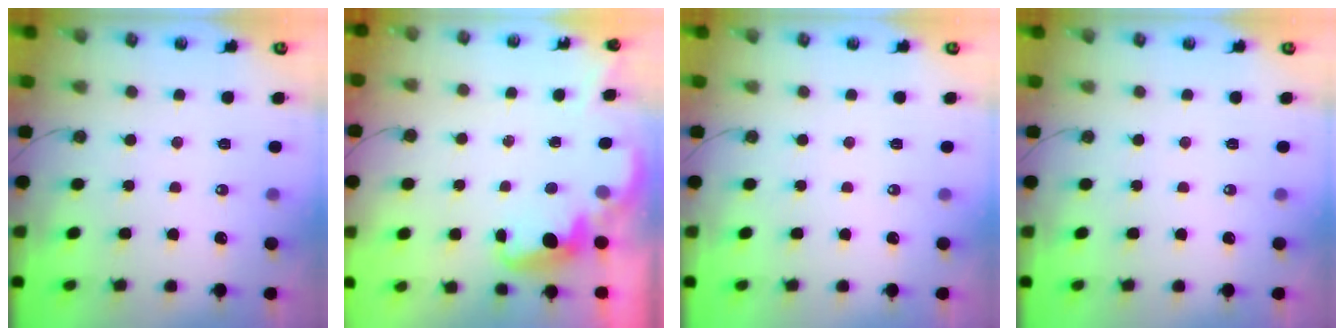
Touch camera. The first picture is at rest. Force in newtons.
{"total": 2.7, "press": 2.6, "slide": 0.8}
{"total": 0.0}
{"total": 0.0}